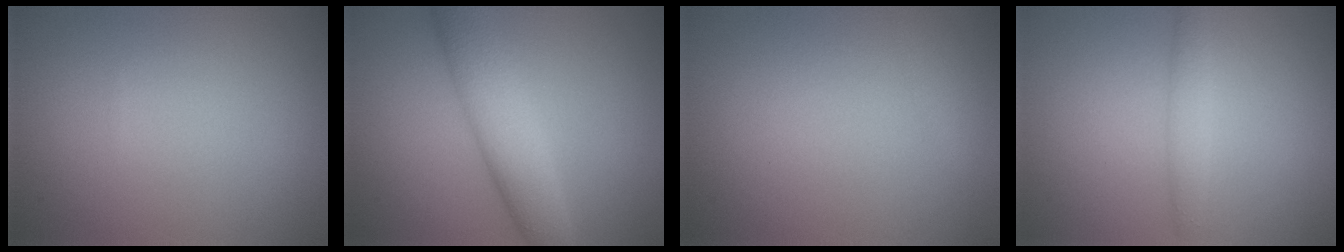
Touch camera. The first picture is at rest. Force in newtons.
{"total": 5.6, "press": 5.6, "slide": 0.3}
{"total": 0.6, "press": 0.6, "slide": 0.0}
{"total": 1.6, "press": 1.6, "slide": 0.0}